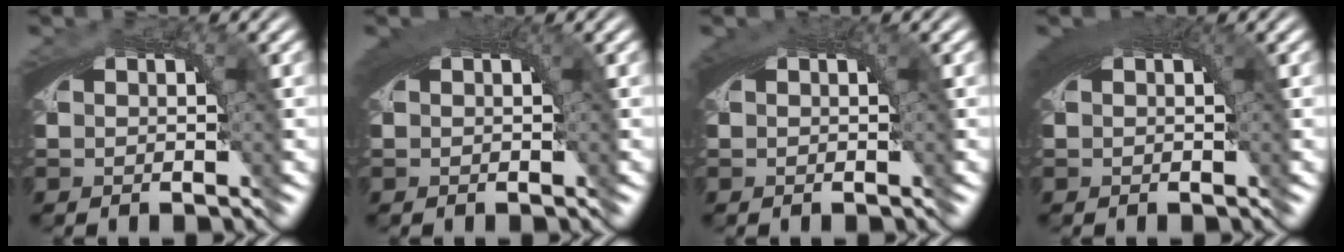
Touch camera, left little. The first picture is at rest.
{"total": 2.2, "force": [0.9, 0.5, 1.9], "torque": [-0.022, 0.007, 0.013]}
{"total": 1.5, "force": [0.6, 0.1, 1.4], "torque": [-0.018, 0.004, 0.010]}
{"total": 3.0, "force": [1.2, 0.7, 2.7], "torque": [-0.030, 0.011, 0.015]}